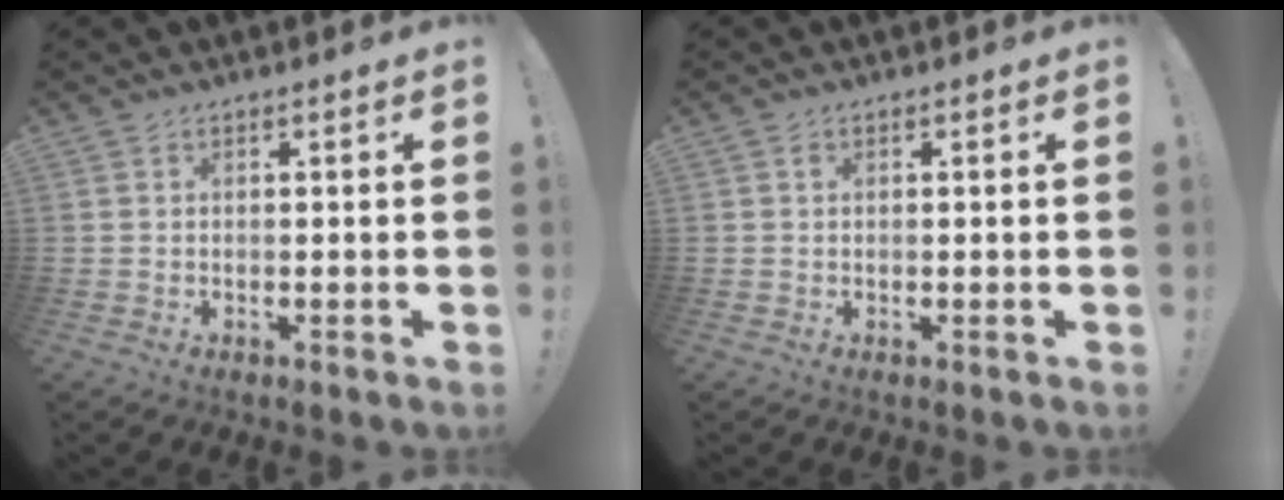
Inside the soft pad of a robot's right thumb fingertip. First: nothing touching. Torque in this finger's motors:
{"motor_torque": [0.03, -0.17, 0.07, -0.20, 0.00]}